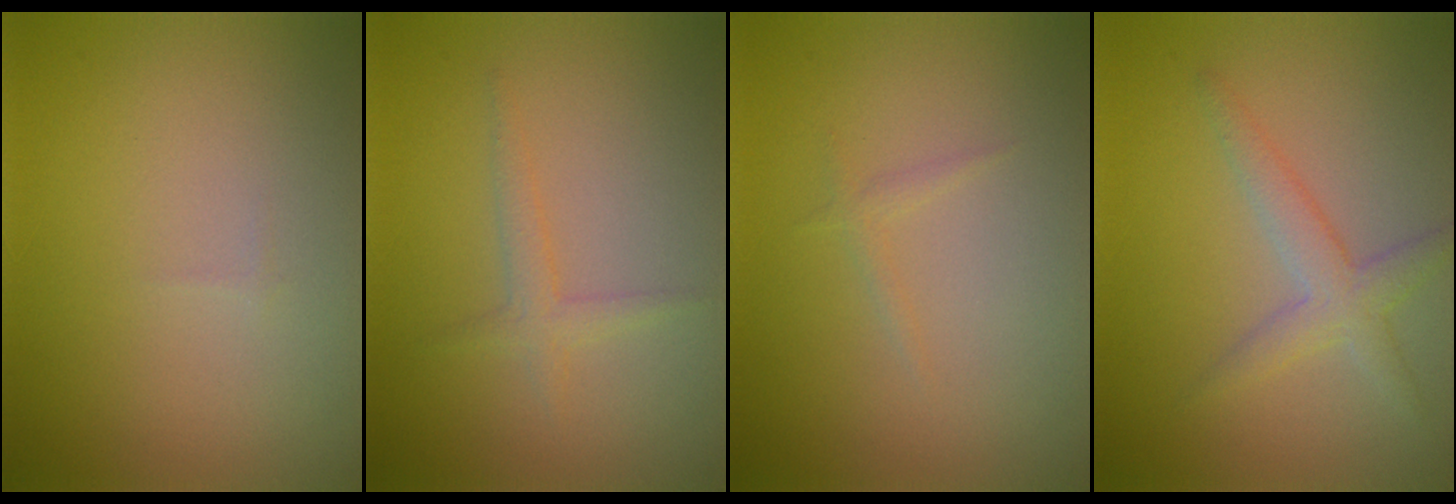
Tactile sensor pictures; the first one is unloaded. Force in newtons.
{"total": 1.4, "press": 1.4, "slide": 0.1}
{"total": 0.7, "press": 0.7, "slide": 0.1}
{"total": 2.2, "press": 2.2, "slide": 0.2}